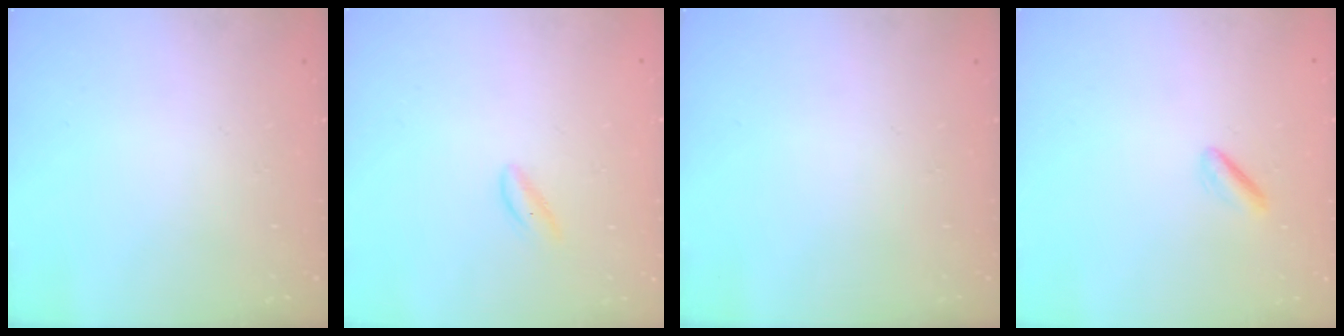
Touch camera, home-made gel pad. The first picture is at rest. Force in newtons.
{"total": 0.8, "press": 0.6, "slide": 0.6}
{"total": 0.0}
{"total": 1.1, "press": 0.7, "slide": 0.8}